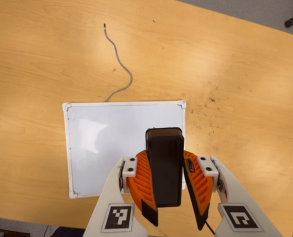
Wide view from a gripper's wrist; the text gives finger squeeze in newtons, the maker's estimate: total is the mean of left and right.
{"total": 11.2, "left": 10.4, "right": 12.0}